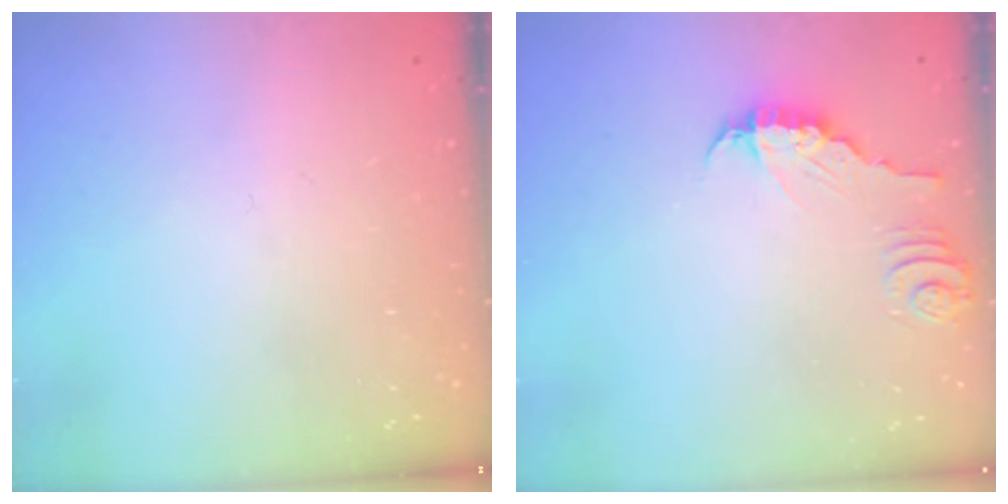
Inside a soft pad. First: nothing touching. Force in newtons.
{"total": 3.9, "press": 3.9, "slide": 0.2}